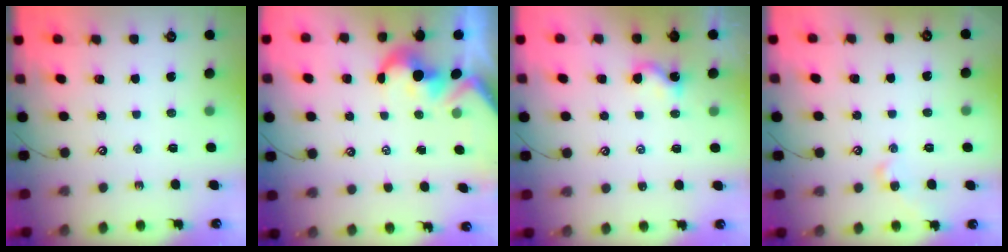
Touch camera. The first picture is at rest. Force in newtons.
{"total": 1.7, "press": 1.4, "slide": 1.0}
{"total": 0.0}
{"total": 1.9, "press": 1.8, "slide": 0.5}